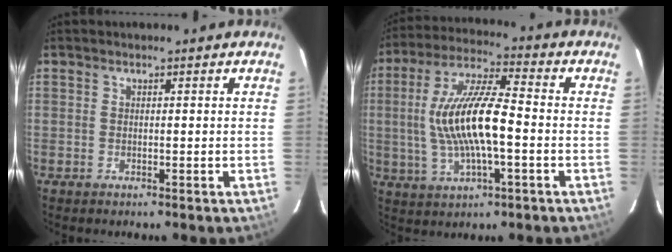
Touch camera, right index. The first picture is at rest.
{"total": 14.6, "force": [-1.4, 4.0, 14.0], "torque": [-0.276, 0.008, -0.025]}